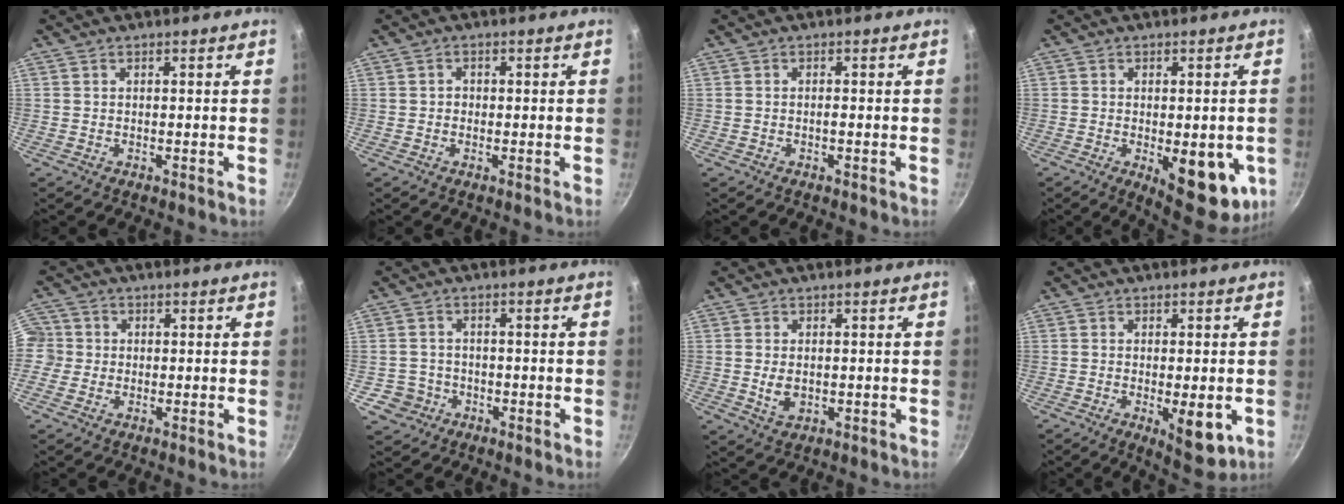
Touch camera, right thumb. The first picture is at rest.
{"total": 1.1, "force": [-0.2, 1.0, 0.4], "torque": [-0.003, 0.003, -0.005]}
{"total": 0.7, "force": [-0.3, 0.2, 0.6], "torque": [-0.011, 0.003, -0.007]}
{"total": 14.1, "force": [-3.3, 6.4, 12.1], "torque": [-0.115, -0.012, -0.032]}
{"total": 6.5, "force": [-0.4, 6.2, 1.9], "torque": [-0.027, 0.011, -0.021]}
{"total": 4.4, "force": [-1.6, 4.1, 0.6], "torque": [0.005, 0.023, -0.022]}
{"total": 4.0, "force": [-0.3, 2.6, 3.0], "torque": [-0.053, -0.003, 0.000]}
{"total": 7.9, "force": [-1.9, 2.9, 7.1], "torque": [-0.092, -0.006, -0.018]}